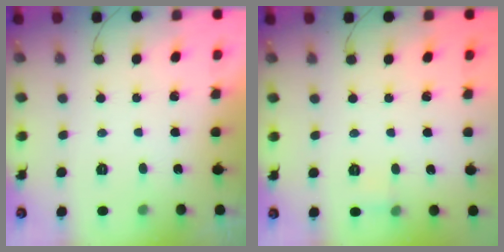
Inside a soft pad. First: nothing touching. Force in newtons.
{"total": 4.8, "press": 4.6, "slide": 1.5}